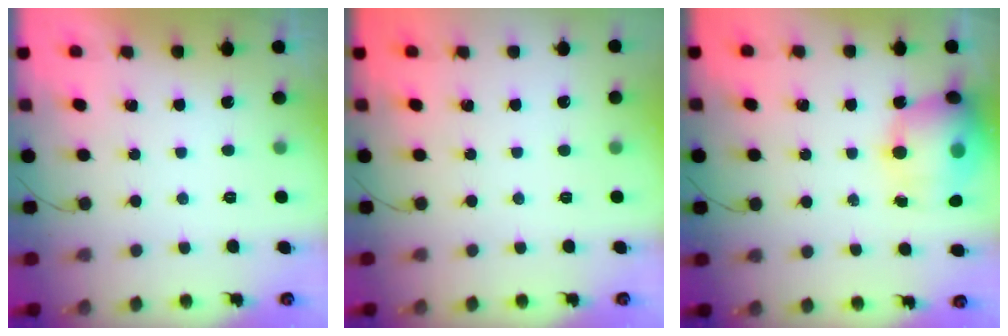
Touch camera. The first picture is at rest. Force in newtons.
{"total": 0.0}
{"total": 16.9, "press": 16.5, "slide": 3.7}